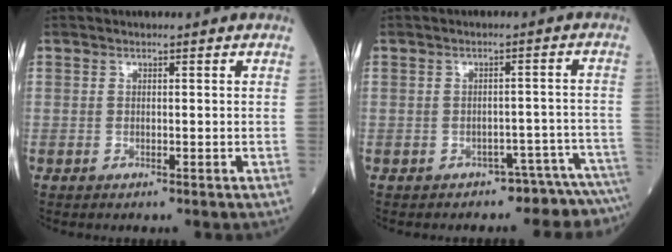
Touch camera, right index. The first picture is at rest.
{"total": 7.4, "force": [-7.2, 1.7, 0.2], "torque": [0.019, 0.043, -0.073]}